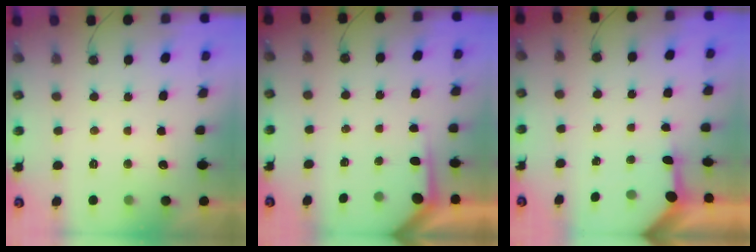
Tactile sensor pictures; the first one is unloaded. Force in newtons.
{"total": 2.2, "press": 2.2, "slide": 0.3}
{"total": 3.6, "press": 3.6, "slide": 0.4}